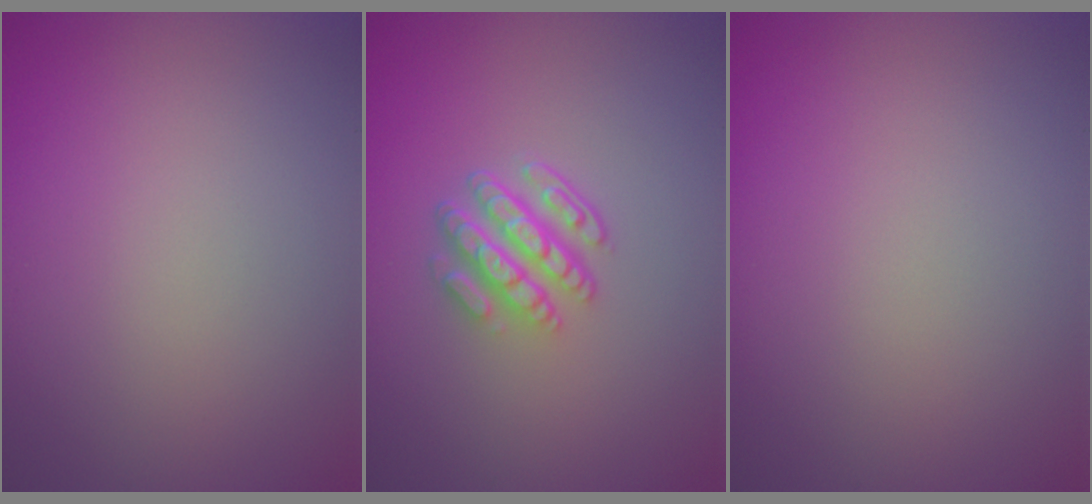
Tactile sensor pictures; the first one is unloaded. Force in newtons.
{"total": 4.7, "press": 3.4, "slide": 3.2}
{"total": 0.0}